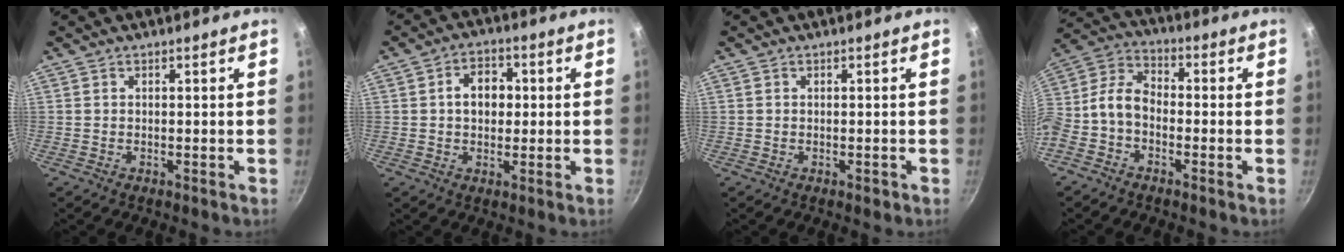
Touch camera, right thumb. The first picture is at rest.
{"total": 6.5, "force": [0.7, 4.9, 4.2], "torque": [-0.036, 0.011, 0.003]}
{"total": 1.0, "force": [-0.4, 0.6, 0.7], "torque": [-0.008, 0.002, -0.007]}
{"total": 9.4, "force": [-2.2, 6.5, 6.4], "torque": [-0.132, 0.054, -0.061]}